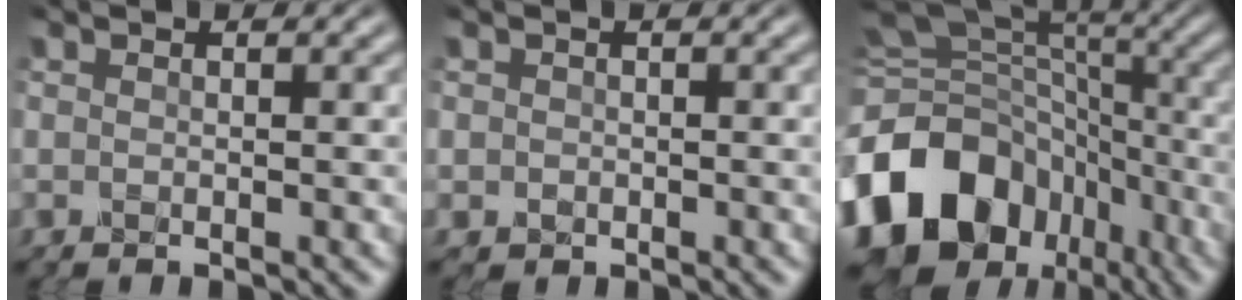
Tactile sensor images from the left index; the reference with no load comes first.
{"total": 0.9, "force": [-0.1, 0.9, 0.1], "torque": [0.005, -0.005, -0.006]}
{"total": 16.8, "force": [-7.8, 12.6, 7.8], "torque": [-0.182, 0.006, -0.128]}